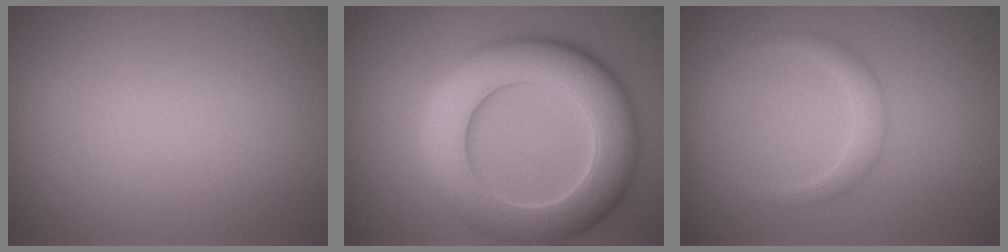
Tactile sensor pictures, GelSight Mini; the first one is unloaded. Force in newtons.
{"total": 9.8, "press": 9.8, "slide": 0.5}
{"total": 1.5, "press": 1.5, "slide": 0.1}